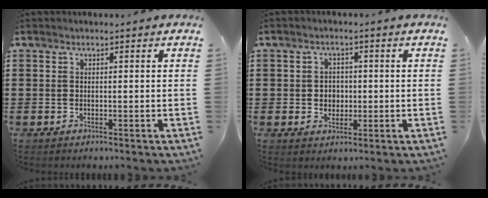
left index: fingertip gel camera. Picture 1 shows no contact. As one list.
[{"total": 2.5, "force": [-0.2, 2.2, 1.2], "torque": [-0.023, 0.003, -0.011]}]